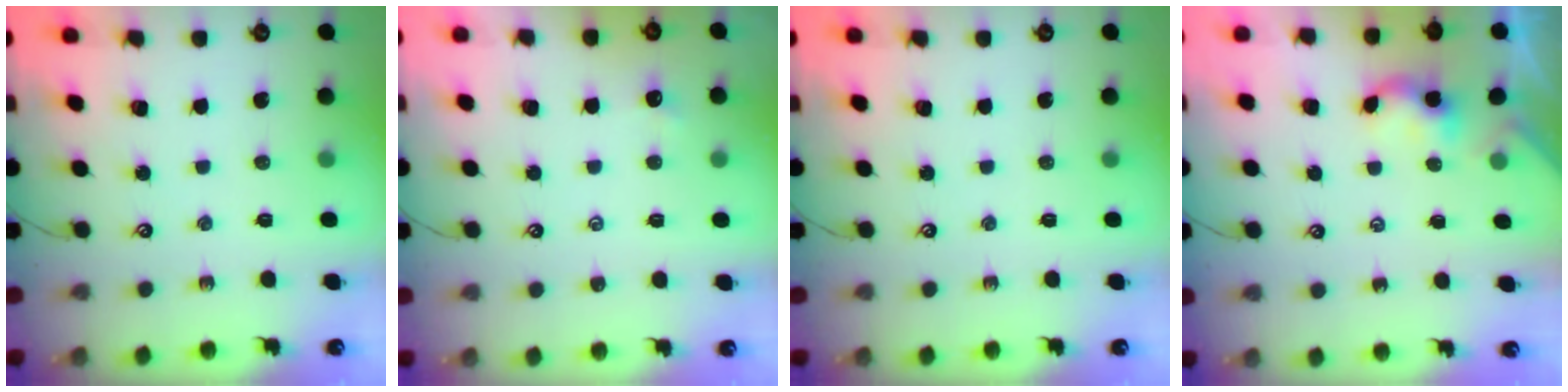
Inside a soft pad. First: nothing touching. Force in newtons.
{"total": 0.0}
{"total": 0.0}
{"total": 1.7, "press": 1.6, "slide": 0.4}